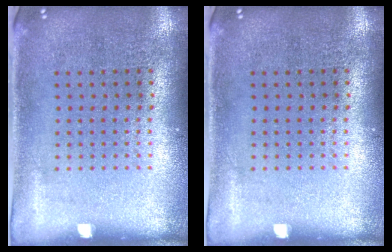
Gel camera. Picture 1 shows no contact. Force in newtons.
{"total": 0.0}